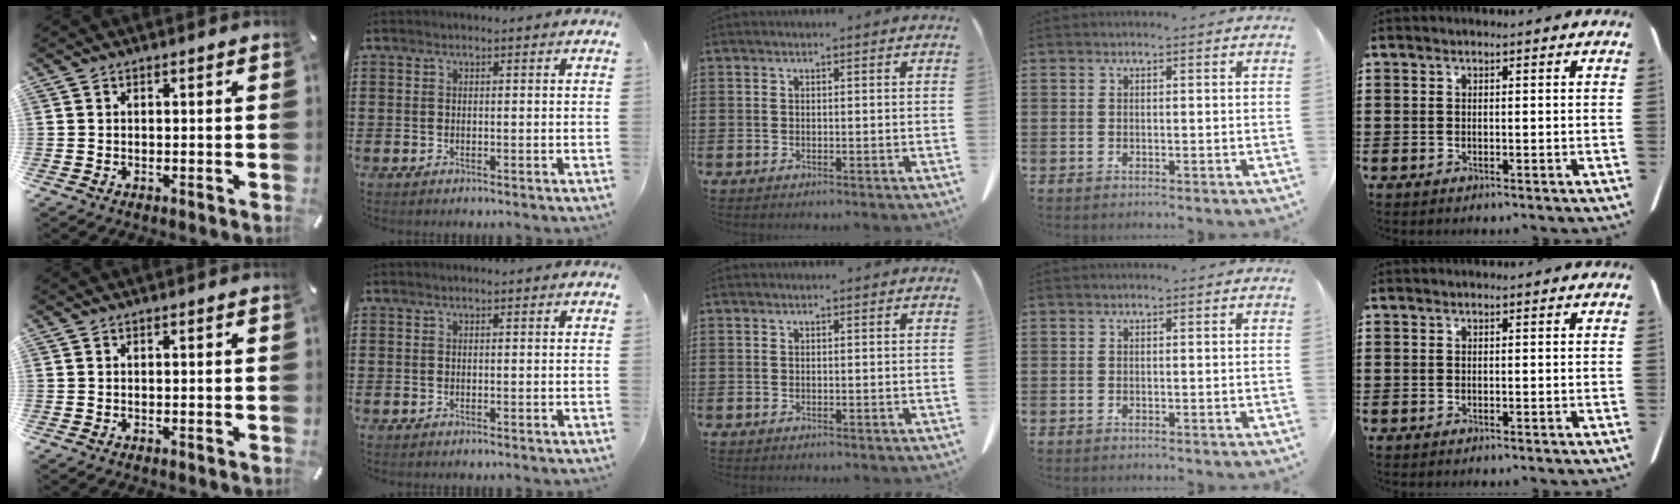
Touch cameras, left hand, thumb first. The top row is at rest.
{}